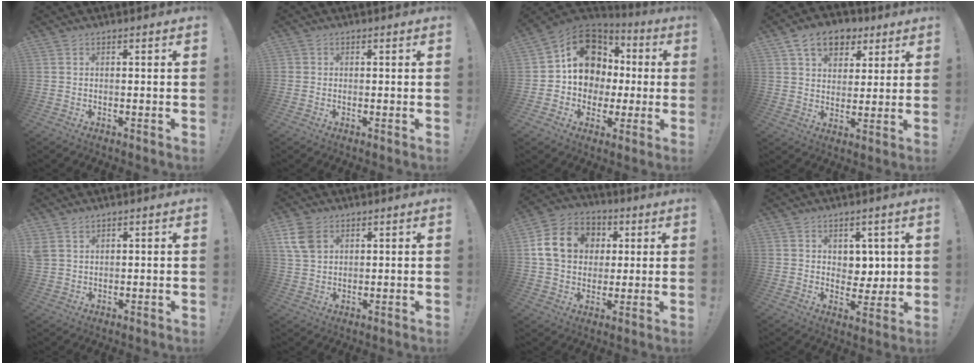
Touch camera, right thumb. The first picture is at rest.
{"total": 1.1, "force": [0.3, 1.0, 0.2], "torque": [-0.004, 0.001, 0.005]}
{"total": 17.3, "force": [3.4, 14.6, 8.5], "torque": [-0.124, -0.007, 0.085]}
{"total": 12.1, "force": [6.5, 8.4, 5.6], "torque": [-0.081, -0.030, 0.124]}
{"total": 3.5, "force": [2.5, 2.0, 1.4], "torque": [-0.025, -0.012, 0.050]}
{"total": 8.2, "force": [4.0, 5.6, 4.6], "torque": [-0.087, -0.005, 0.082]}
{"total": 15.7, "force": [3.8, 12.9, 8.1], "torque": [-0.121, 0.002, 0.080]}
{"total": 6.6, "force": [3.6, 5.2, 1.8], "torque": [-0.010, -0.034, 0.070]}